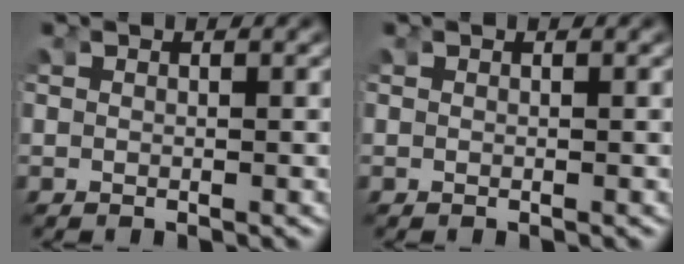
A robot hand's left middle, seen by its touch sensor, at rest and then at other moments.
{"total": 0.0}